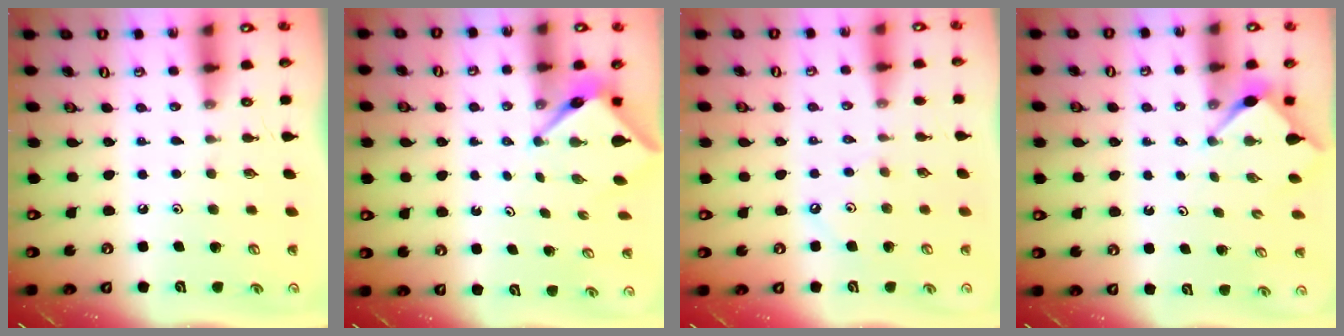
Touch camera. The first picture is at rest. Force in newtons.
{"total": 4.0, "press": 4.0, "slide": 0.2}
{"total": 1.1, "press": 1.1, "slide": 0.3}
{"total": 2.8, "press": 2.8, "slide": 0.3}